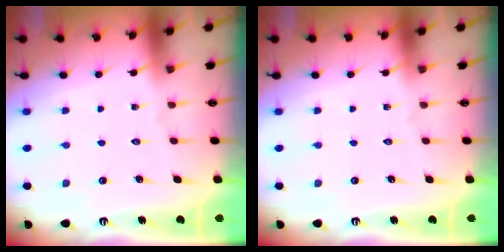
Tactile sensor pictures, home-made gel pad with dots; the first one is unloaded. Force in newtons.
{"total": 0.0}